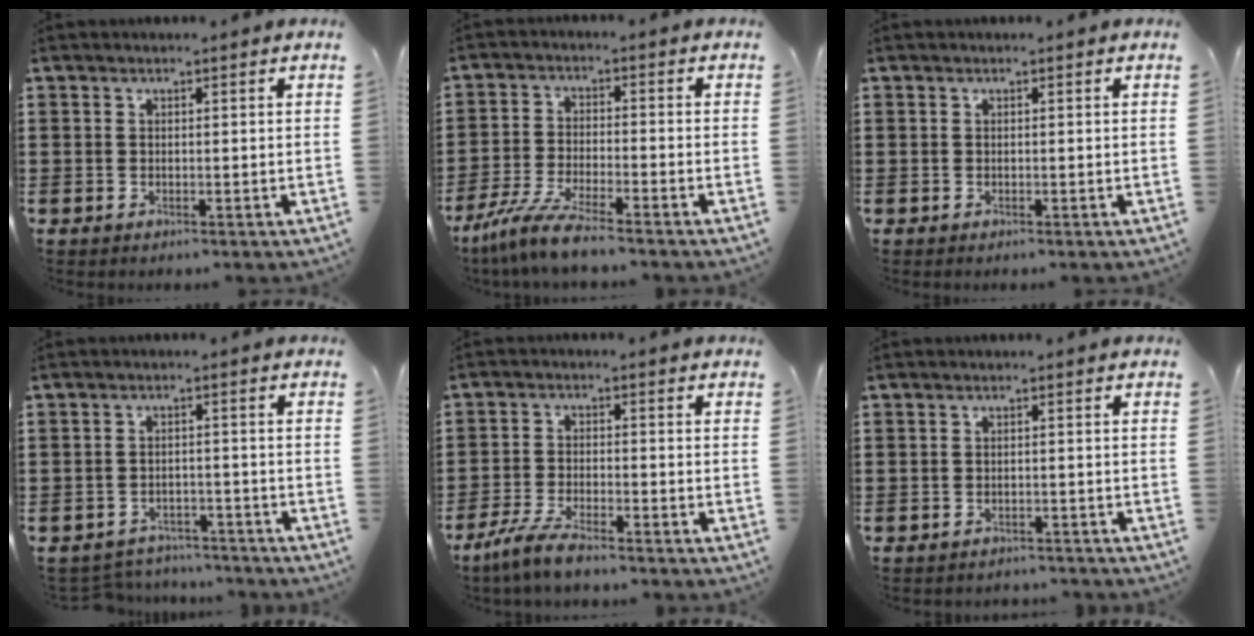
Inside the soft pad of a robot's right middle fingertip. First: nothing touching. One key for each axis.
{"total": 6.6, "fx": -5.8, "fy": -0.1, "fz": 3.2, "tx": -0.082, "ty": -0.018, "tz": -0.118}
{"total": 0.0}
{"total": 3.6, "fx": -3.5, "fy": 0.7, "fz": 0.0, "tx": -0.006, "ty": 0.003, "tz": -0.076}
{"total": 5.0, "fx": -4.4, "fy": 0.6, "fz": 2.4, "tx": -0.067, "ty": -0.009, "tz": -0.090}
{"total": 1.5, "fx": -1.4, "fy": 0.3, "fz": -0.1, "tx": -0.004, "ty": 0.002, "tz": -0.033}